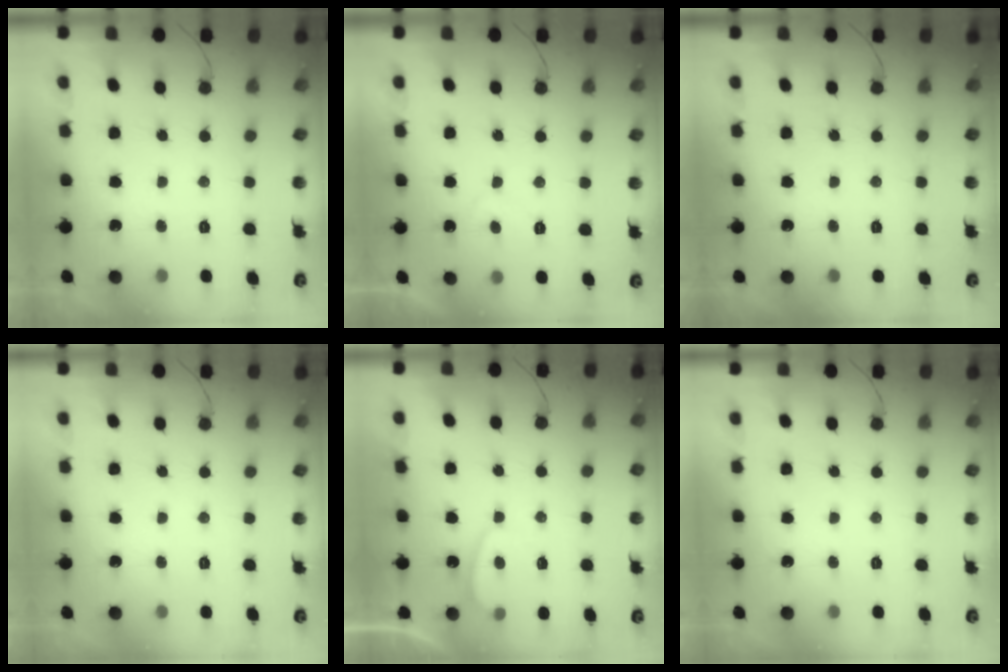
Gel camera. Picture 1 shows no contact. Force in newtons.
{"total": 2.2, "press": 2.1, "slide": 0.8}
{"total": 0.0}
{"total": 0.0}
{"total": 1.2, "press": 1.1, "slide": 0.6}
{"total": 0.0}